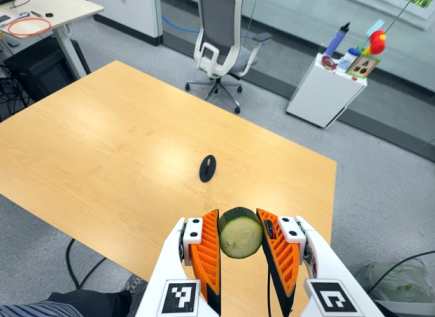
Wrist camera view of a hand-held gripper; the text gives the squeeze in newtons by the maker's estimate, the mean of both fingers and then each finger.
{"total": 10.8, "left": 10.2, "right": 11.3}